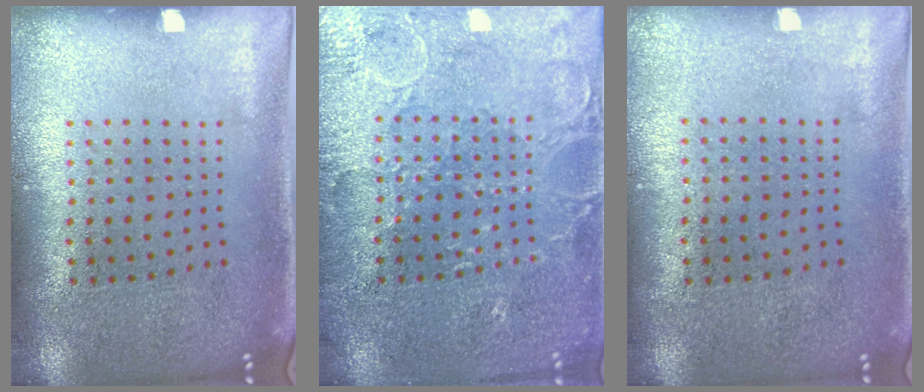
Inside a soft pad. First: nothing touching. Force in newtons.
{"total": 4.2, "press": 4.1, "slide": 0.5}
{"total": 0.0}